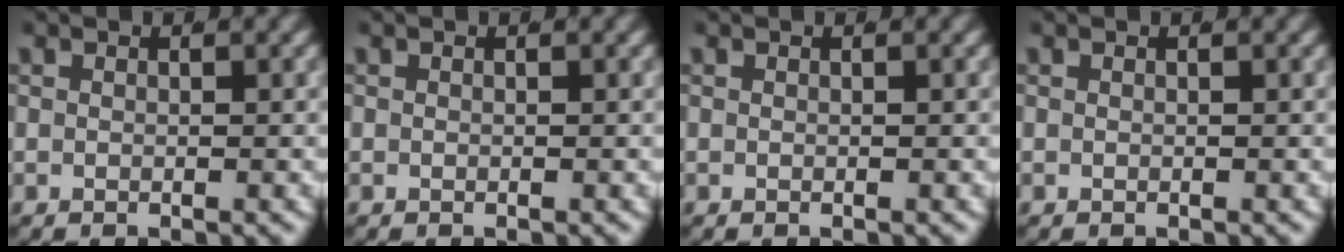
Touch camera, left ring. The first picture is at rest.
{"total": 0.0}
{"total": 0.0}
{"total": 0.0}